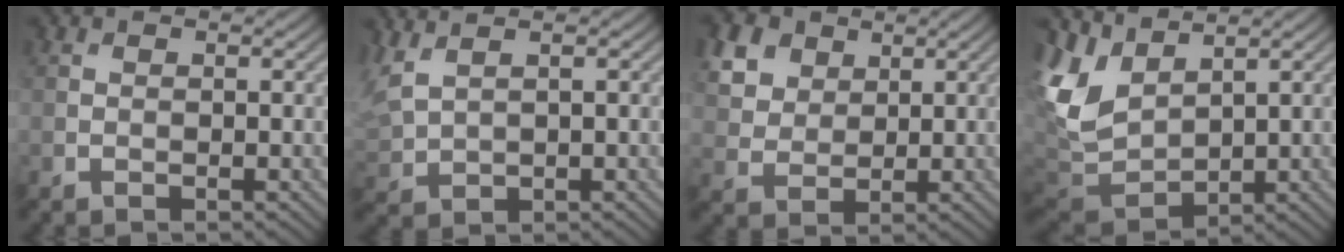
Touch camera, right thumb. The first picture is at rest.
{"total": 4.7, "force": [3.0, 1.8, 3.2], "torque": [-0.103, 0.011, 0.067]}
{"total": 6.7, "force": [3.5, 4.8, 3.2], "torque": [-0.114, 0.007, 0.069]}
{"total": 8.1, "force": [3.6, 4.9, 5.3], "torque": [-0.148, -0.001, 0.075]}